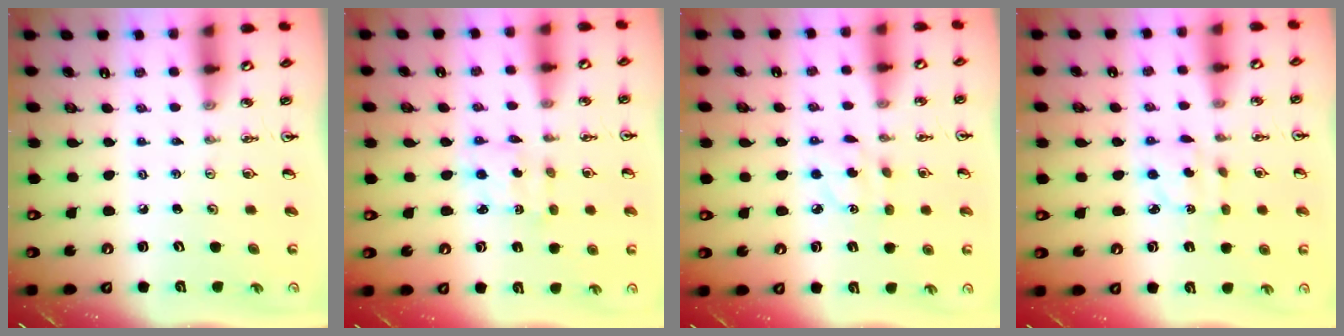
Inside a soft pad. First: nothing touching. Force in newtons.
{"total": 2.2, "press": 2.1, "slide": 0.7}
{"total": 3.4, "press": 3.3, "slide": 0.3}
{"total": 2.7, "press": 2.7, "slide": 0.2}